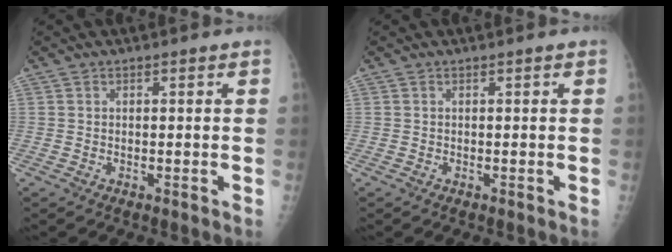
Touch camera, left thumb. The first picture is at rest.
{"total": 0.0}